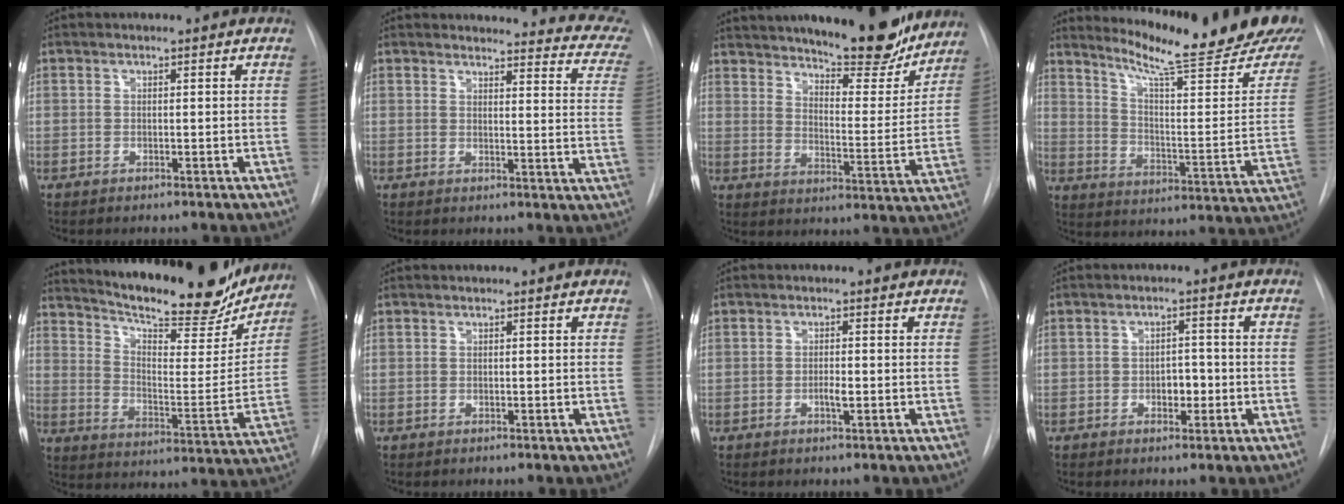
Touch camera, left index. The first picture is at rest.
{"total": 16.7, "force": [16.3, 2.3, 3.1], "torque": [-0.008, -0.094, 0.149]}
{"total": 20.7, "force": [18.0, 4.1, 9.4], "torque": [-0.134, -0.022, 0.245]}
{"total": 23.4, "force": [19.9, 0.4, 12.3], "torque": [-0.182, -0.089, 0.264]}
{"total": 24.8, "force": [21.7, 5.4, 10.8], "torque": [-0.170, -0.038, 0.296]}
{"total": 0.0}
{"total": 1.4, "force": [-0.4, 0.3, 1.3], "torque": [-0.024, 0.001, -0.009]}
{"total": 2.9, "force": [-0.8, 1.7, 2.1], "torque": [-0.023, 0.006, -0.009]}